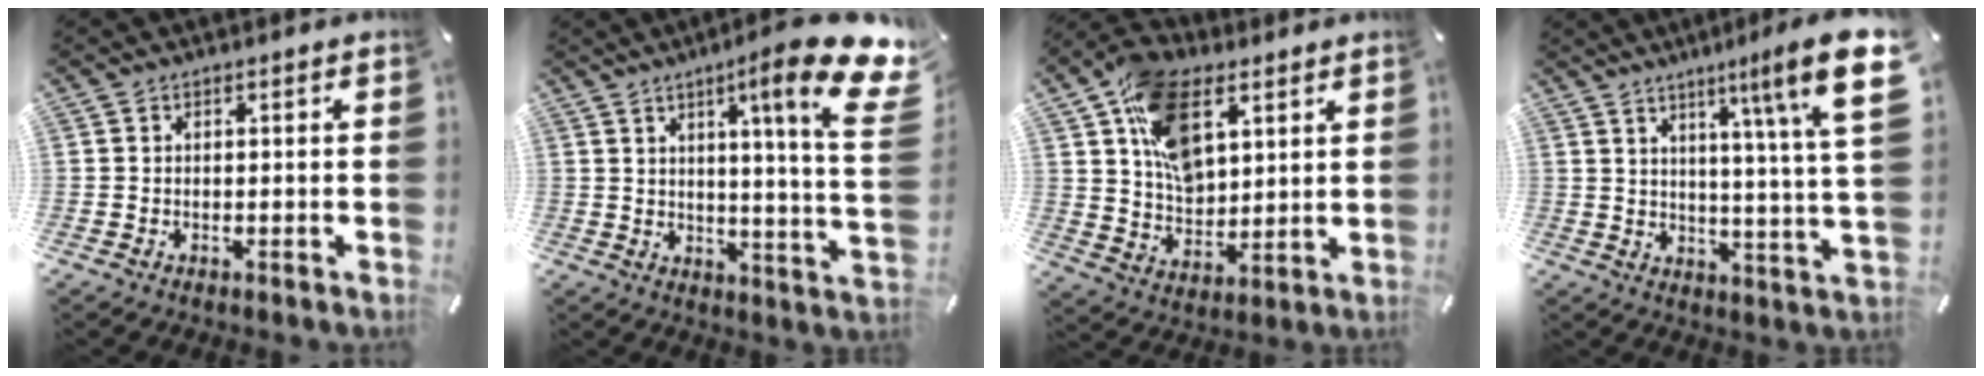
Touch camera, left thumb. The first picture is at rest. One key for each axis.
{"total": 19.2, "fx": 9.5, "fy": 2.7, "fz": 16.5, "tx": -0.244, "ty": -0.059, "tz": 0.132}
{"total": 15.7, "fx": 6.9, "fy": 10.2, "fz": 9.7, "tx": -0.177, "ty": -0.010, "tz": 0.132}
{"total": 15.9, "fx": 8.0, "fy": 0.7, "fz": 13.7, "tx": -0.202, "ty": -0.058, "tz": 0.107}